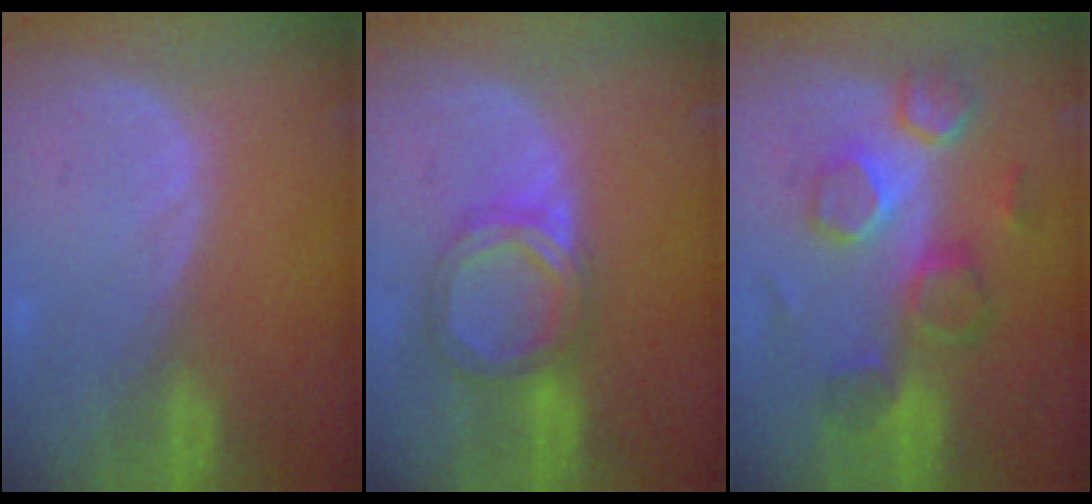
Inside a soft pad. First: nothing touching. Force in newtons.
{"total": 5.8, "press": 5.8, "slide": 0.2}
{"total": 9.1, "press": 8.6, "slide": 3.0}